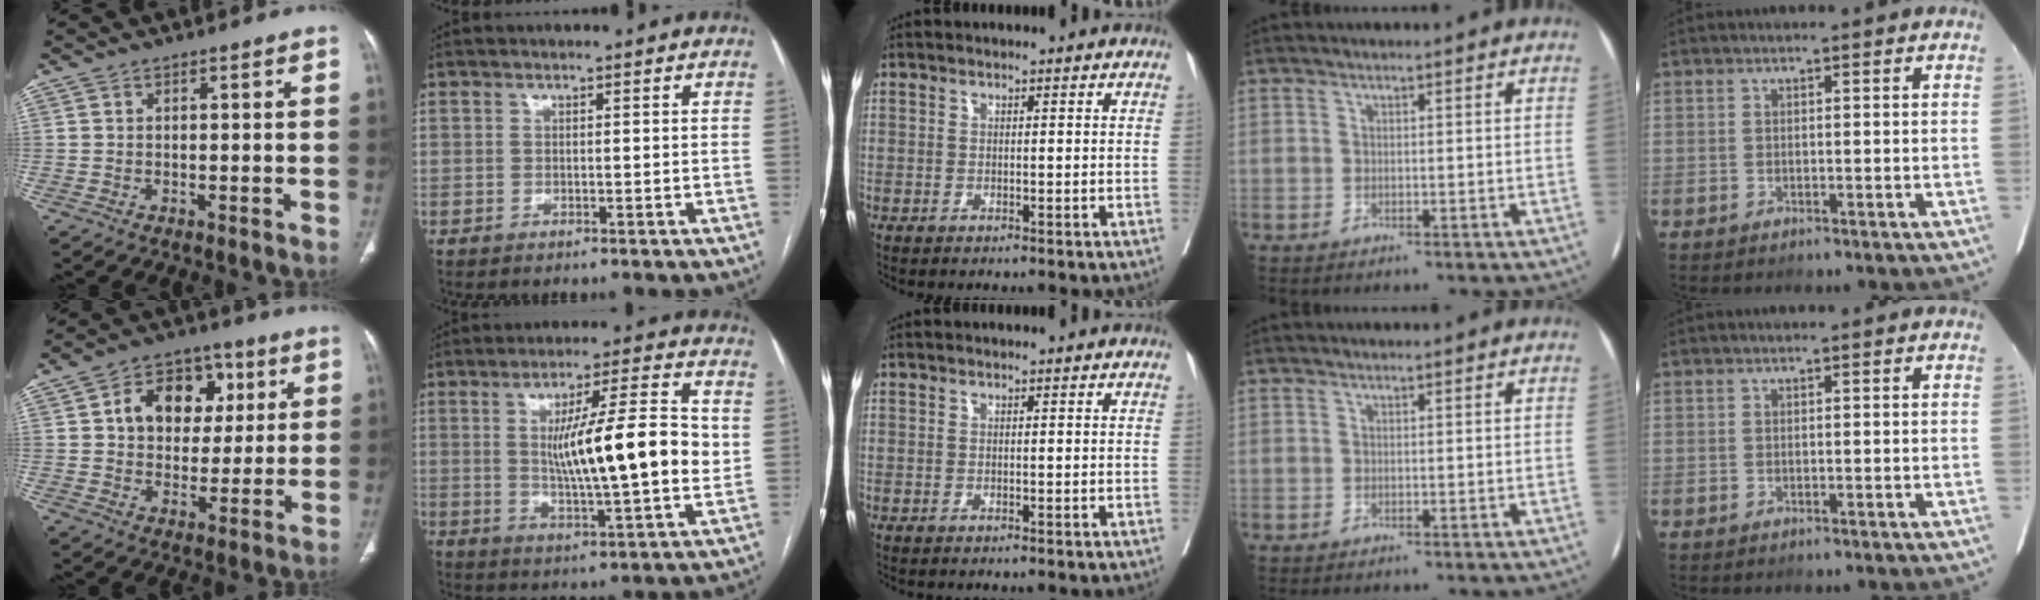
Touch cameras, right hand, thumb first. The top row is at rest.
{"thumb": {"total": 13.4, "force": [3.5, 10.2, 8.0], "torque": [-0.078, 0.007, 0.054]}, "index": {"total": 15.3, "force": [1.3, 1.6, 15.2], "torque": [-0.246, 0.001, 0.018]}}